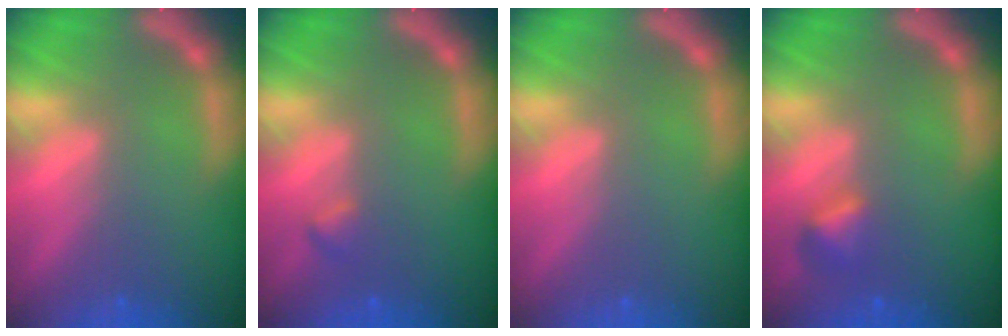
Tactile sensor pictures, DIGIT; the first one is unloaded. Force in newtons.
{"total": 0.9}
{"total": 0.0}
{"total": 1.9}